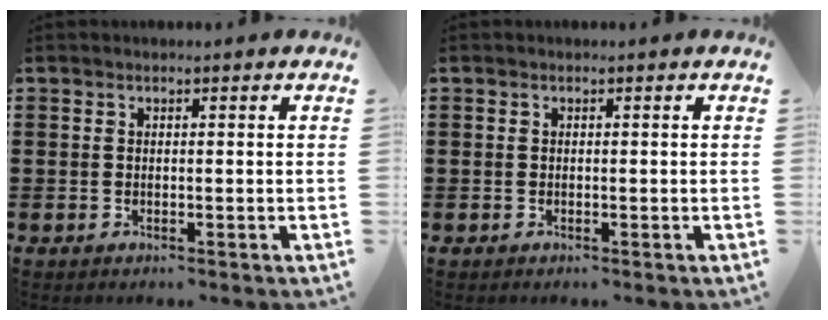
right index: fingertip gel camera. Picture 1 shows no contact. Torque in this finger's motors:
{"motor_torque": [0.05, 0.08, -0.02, -0.03]}